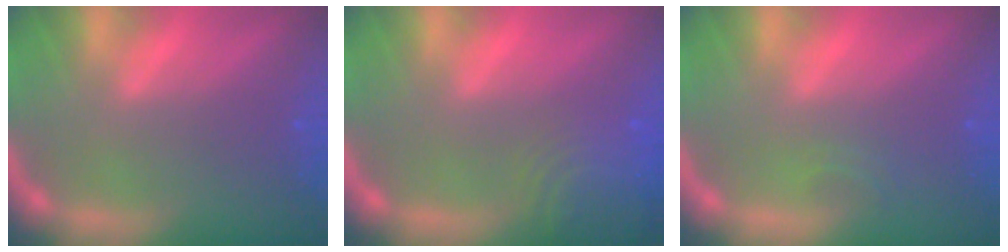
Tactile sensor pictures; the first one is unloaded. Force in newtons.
{"total": 6.1}
{"total": 0.9}